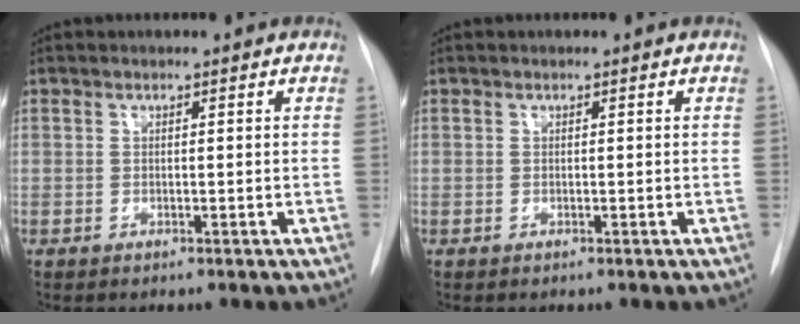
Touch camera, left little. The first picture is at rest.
{"total": 0.0}